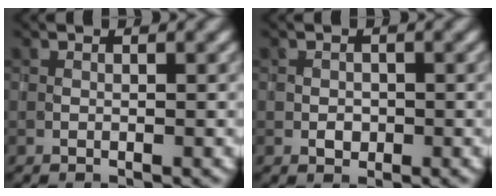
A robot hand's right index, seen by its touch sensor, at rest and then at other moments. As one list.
[{"total": 1.3, "force": [-0.2, 1.1, 0.7], "torque": [-0.014, -0.003, -0.004]}]